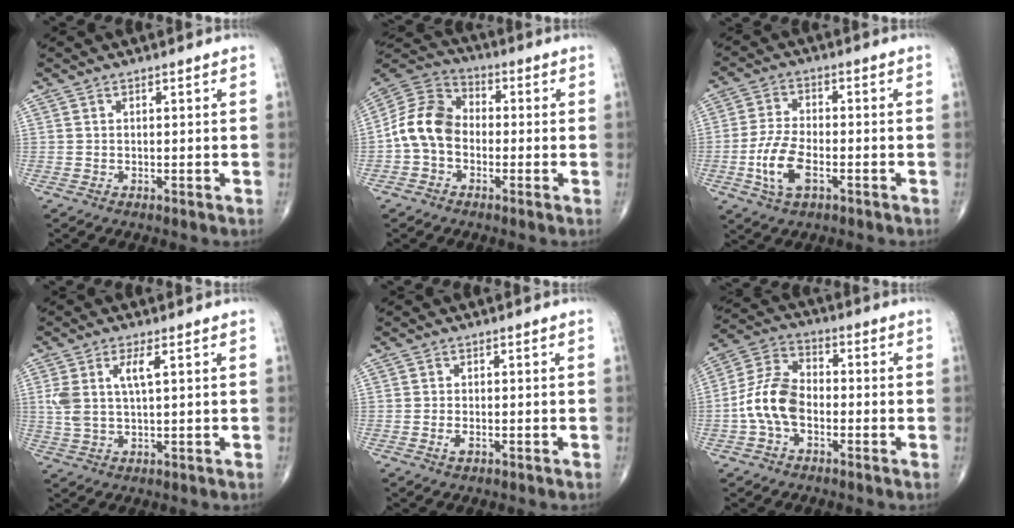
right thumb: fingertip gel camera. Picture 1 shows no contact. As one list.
[{"total": 10.6, "force": [-1.7, 8.0, 6.8], "torque": [-0.120, 0.033, -0.049]}, {"total": 8.5, "force": [-2.8, 4.2, 6.9], "torque": [-0.149, 0.011, -0.054]}, {"total": 6.2, "force": [1.8, 2.0, 5.5], "torque": [-0.130, -0.003, 0.042]}, {"total": 1.4, "force": [-0.5, 0.7, 1.1], "torque": [-0.024, -0.001, -0.009]}, {"total": 10.1, "force": [-2.3, 6.3, 7.5], "torque": [-0.146, 0.034, -0.056]}]